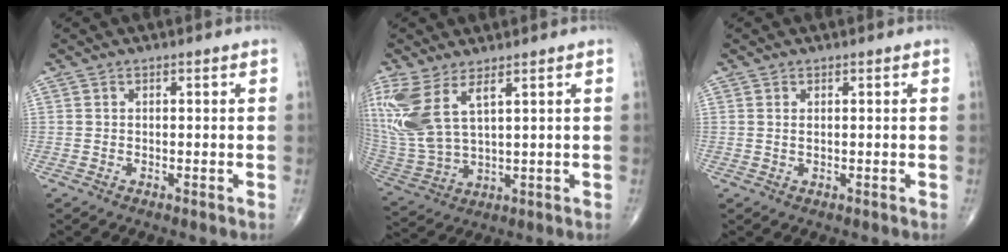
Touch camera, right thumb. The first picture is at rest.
{"total": 13.2, "force": [5.8, 5.3, 10.6], "torque": [-0.258, -0.023, 0.135]}
{"total": 0.6, "force": [0.3, 0.2, 0.5], "torque": [-0.013, 0.001, 0.007]}